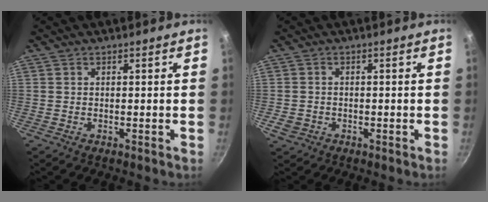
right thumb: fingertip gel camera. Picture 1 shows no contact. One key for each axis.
{"total": 2.7, "fx": -1.0, "fy": 2.2, "fz": 1.3, "tx": -0.023, "ty": 0.005, "tz": -0.013}